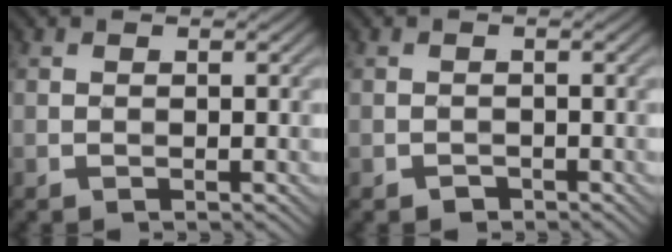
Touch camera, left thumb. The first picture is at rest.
{"total": 1.0, "force": [-0.7, 0.7, 0.2], "torque": [0.000, -0.002, -0.015]}